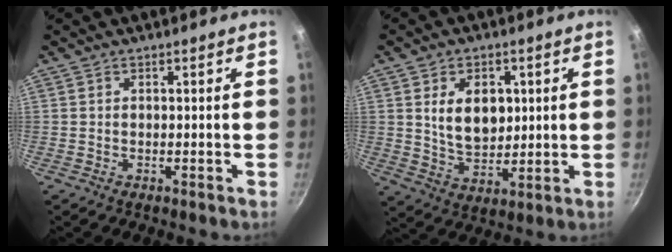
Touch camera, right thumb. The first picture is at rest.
{"total": 9.7, "force": [2.3, 6.5, 6.8], "torque": [-0.081, -0.018, 0.051]}